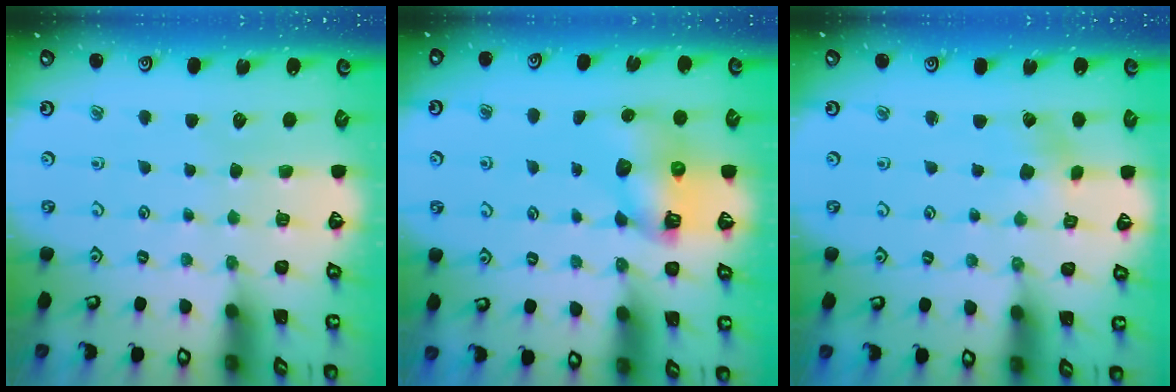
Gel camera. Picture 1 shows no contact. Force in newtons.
{"total": 8.2, "press": 8.2, "slide": 1.1}
{"total": 1.7, "press": 1.7, "slide": 0.2}